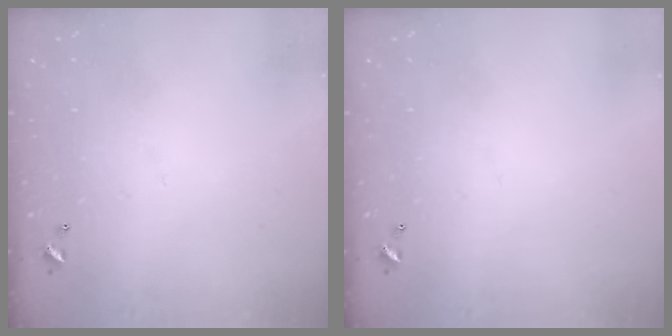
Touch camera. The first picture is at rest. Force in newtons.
{"total": 0.0}